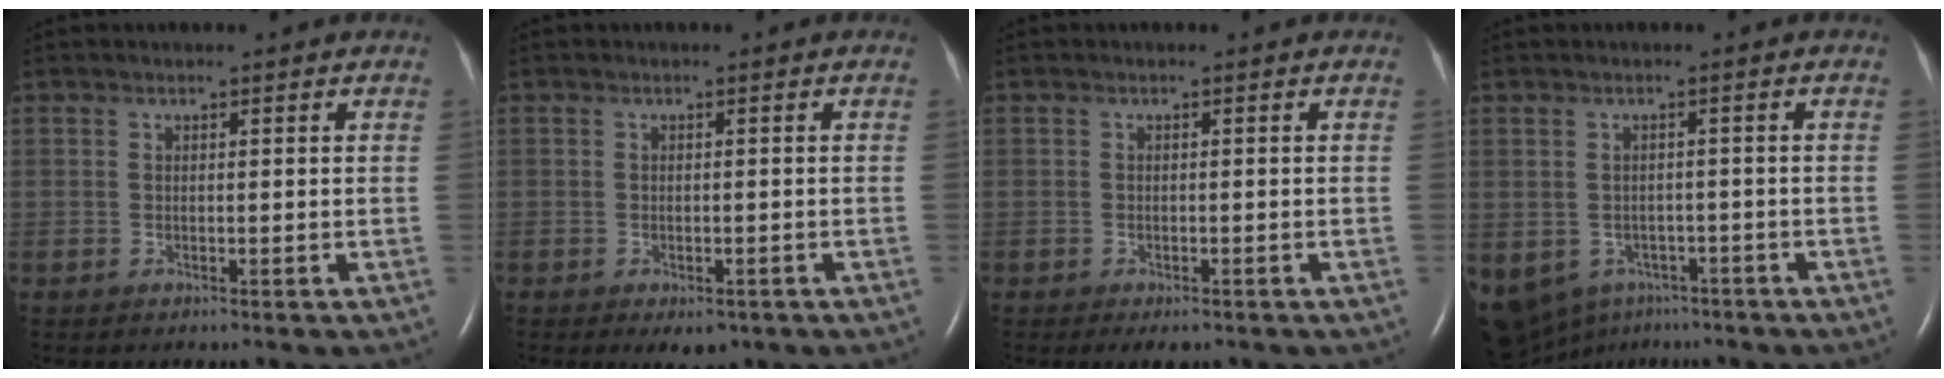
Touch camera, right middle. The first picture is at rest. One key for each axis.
{"total": 3.1, "fx": -1.9, "fy": 1.5, "fz": 1.9, "tx": -0.020, "ty": -0.003, "tz": -0.016}
{"total": 2.3, "fx": -1.6, "fy": 0.9, "fz": 1.3, "tx": -0.014, "ty": -0.003, "tz": -0.016}
{"total": 20.8, "fx": -11.2, "fy": 15.2, "fz": 8.7, "tx": -0.298, "ty": -0.017, "tz": -0.148}